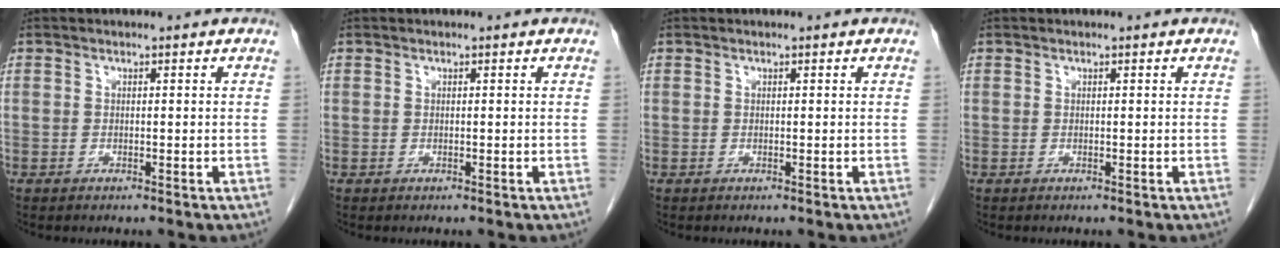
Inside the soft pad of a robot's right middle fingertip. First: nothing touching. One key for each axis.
{"total": 0.0}
{"total": 0.0}
{"total": 0.0}